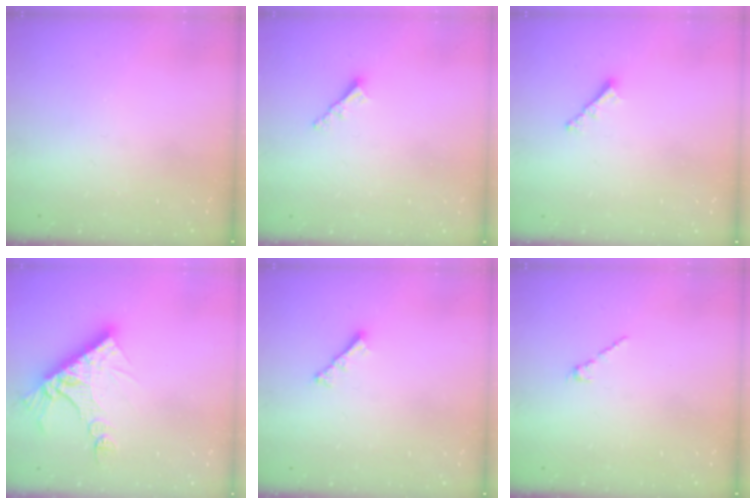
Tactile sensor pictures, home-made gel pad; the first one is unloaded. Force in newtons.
{"total": 2.3, "press": 2.3, "slide": 0.1}
{"total": 2.2, "press": 2.2, "slide": 0.5}
{"total": 11.6, "press": 11.5, "slide": 1.1}
{"total": 2.8, "press": 2.7, "slide": 0.6}
{"total": 2.1, "press": 2.0, "slide": 0.7}